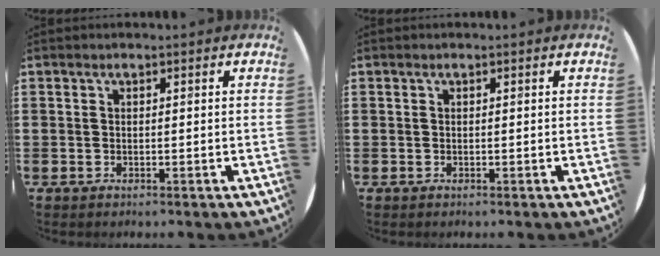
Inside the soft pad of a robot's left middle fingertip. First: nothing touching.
{"total": 0.0}